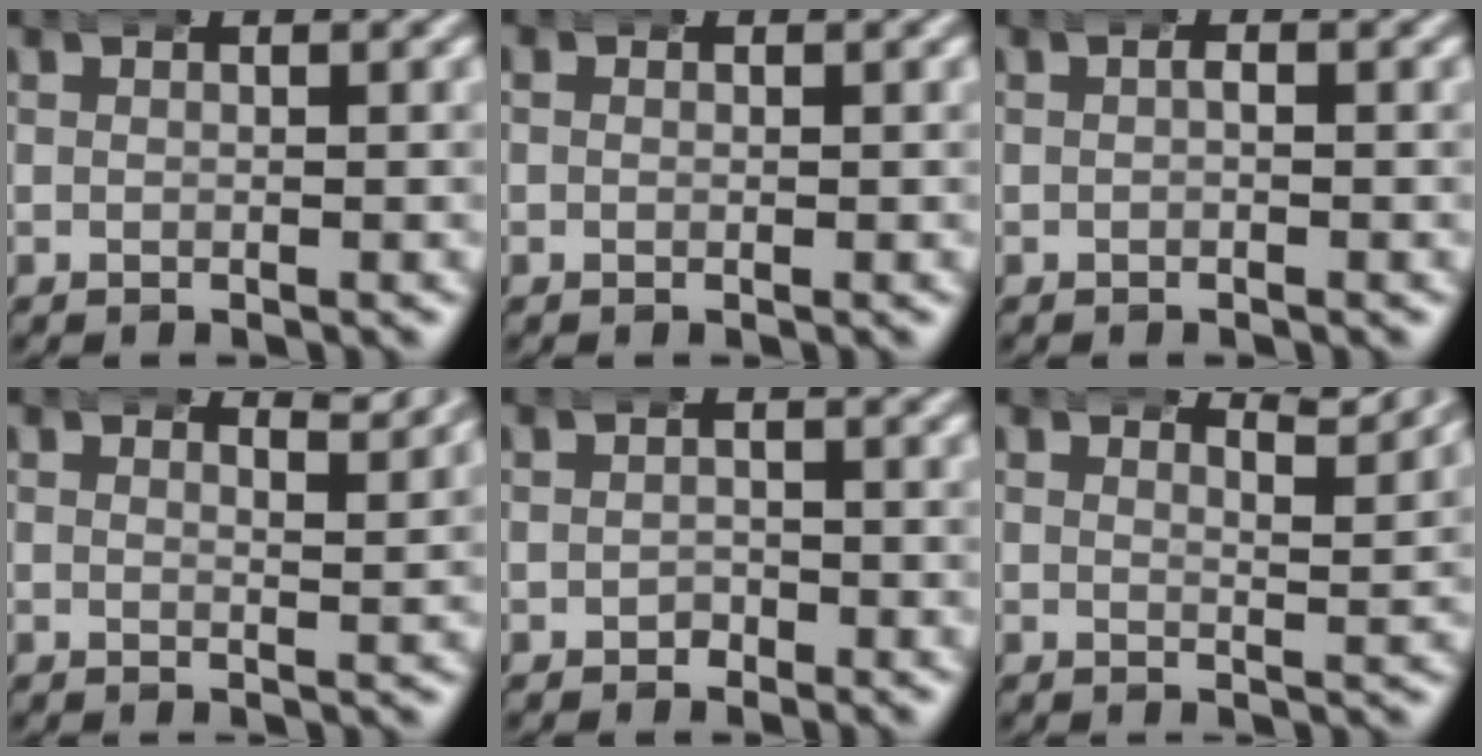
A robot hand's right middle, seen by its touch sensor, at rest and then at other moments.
{"total": 1.0, "force": [0.3, 0.9, 0.3], "torque": [-0.010, 0.000, 0.001]}
{"total": 0.5, "force": [-0.1, 0.2, 0.5], "torque": [-0.011, -0.002, 0.000]}
{"total": 2.8, "force": [2.6, 0.2, 0.9], "torque": [-0.010, -0.009, 0.040]}
{"total": 1.0, "force": [-0.6, 0.7, -0.2], "torque": [0.007, 0.000, -0.015]}
{"total": 3.2, "force": [3.0, 0.2, 1.1], "torque": [-0.014, -0.012, 0.047]}